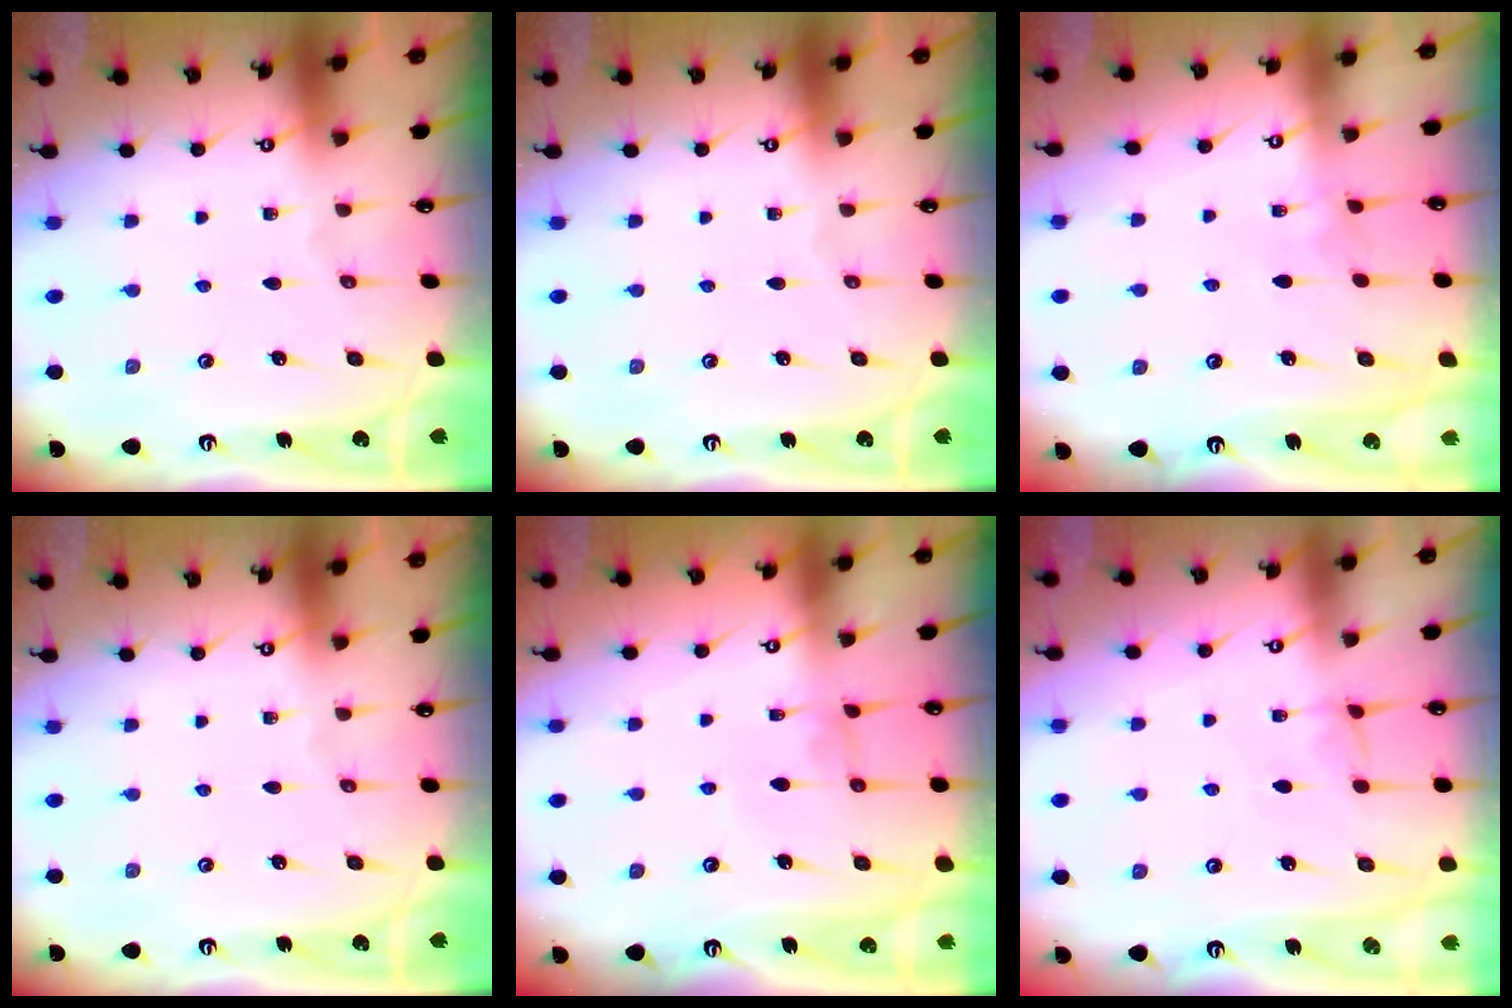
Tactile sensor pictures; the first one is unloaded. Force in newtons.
{"total": 0.0}
{"total": 2.7, "press": 2.6, "slide": 0.3}
{"total": 0.0}
{"total": 1.0, "press": 0.9, "slide": 0.4}
{"total": 2.3, "press": 2.2, "slide": 0.3}